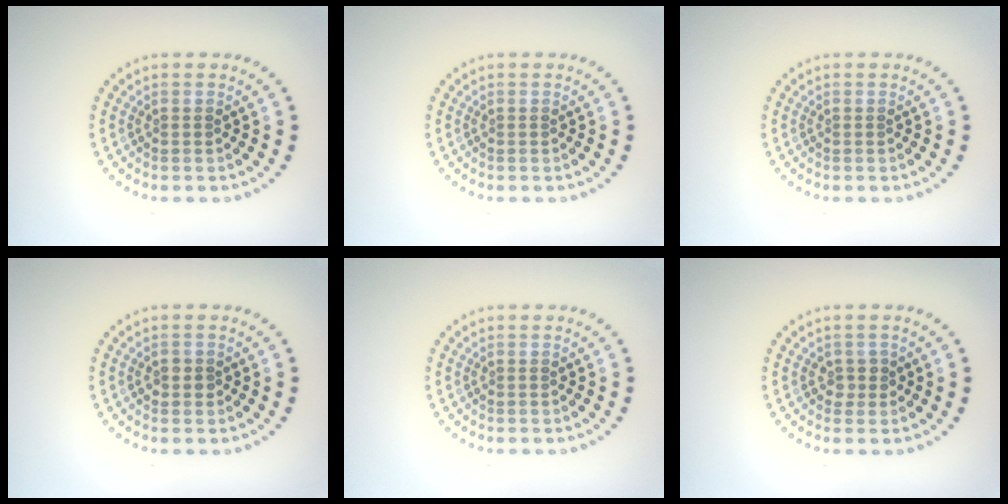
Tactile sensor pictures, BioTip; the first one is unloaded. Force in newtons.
{"total": 0.0}
{"total": 0.0}
{"total": 1.1, "press": 1.0, "slide": 0.4}
{"total": 0.0}
{"total": 1.3, "press": 1.1, "slide": 0.7}